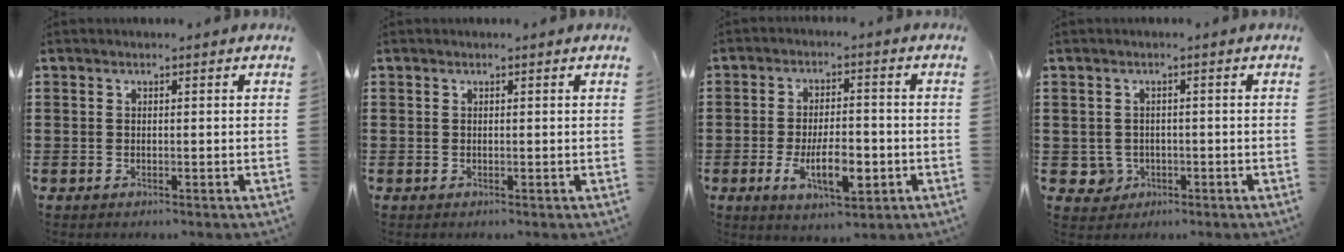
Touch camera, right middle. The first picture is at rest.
{"total": 0.0}
{"total": 8.3, "force": [-2.8, 3.6, 6.9], "torque": [-0.116, -0.010, -0.051]}
{"total": 2.3, "force": [-0.6, 2.1, 0.5], "torque": [-0.019, 0.003, -0.016]}